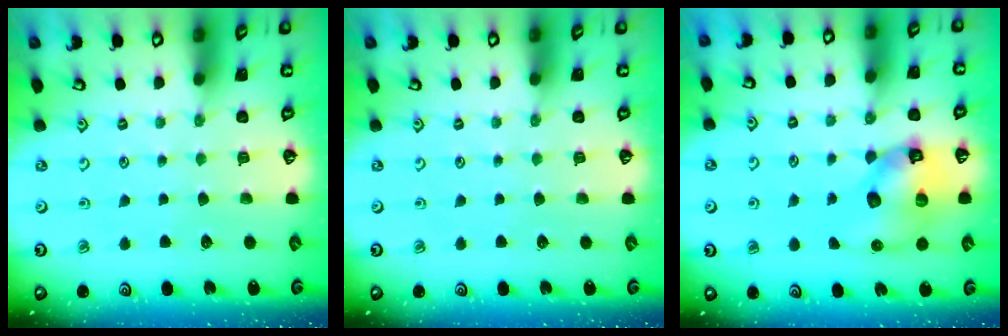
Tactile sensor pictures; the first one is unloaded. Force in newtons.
{"total": 0.0}
{"total": 12.0, "press": 11.9, "slide": 1.8}